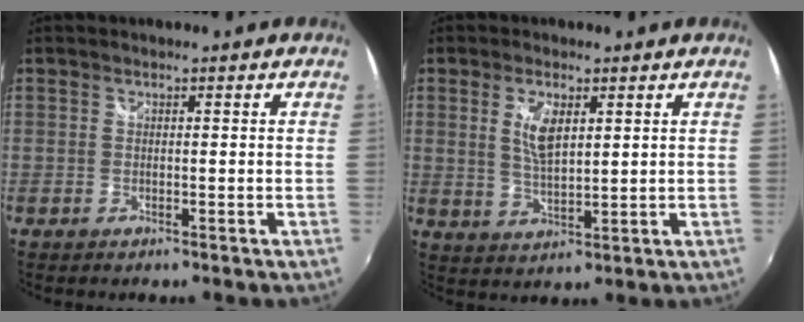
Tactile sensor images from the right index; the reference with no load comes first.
{"total": 5.6, "force": [1.9, 2.3, 4.7], "torque": [-0.087, -0.001, 0.039]}